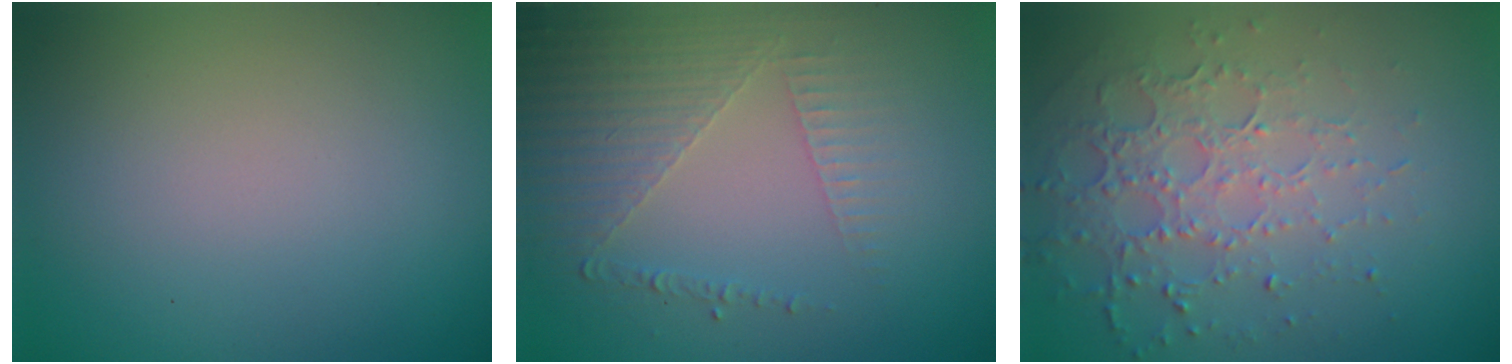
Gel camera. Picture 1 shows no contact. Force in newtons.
{"total": 5.1, "press": 3.2, "slide": 4.0}
{"total": 4.9, "press": 3.3, "slide": 3.6}